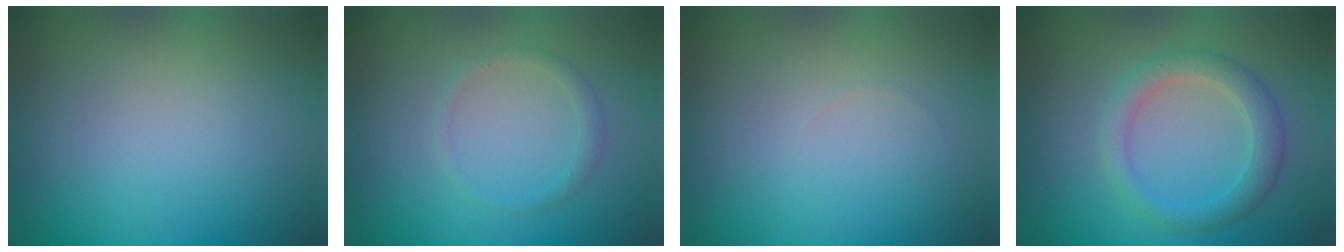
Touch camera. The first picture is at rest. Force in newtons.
{"total": 1.1, "press": 1.0, "slide": 0.1}
{"total": 0.0}
{"total": 2.9, "press": 2.9, "slide": 0.2}